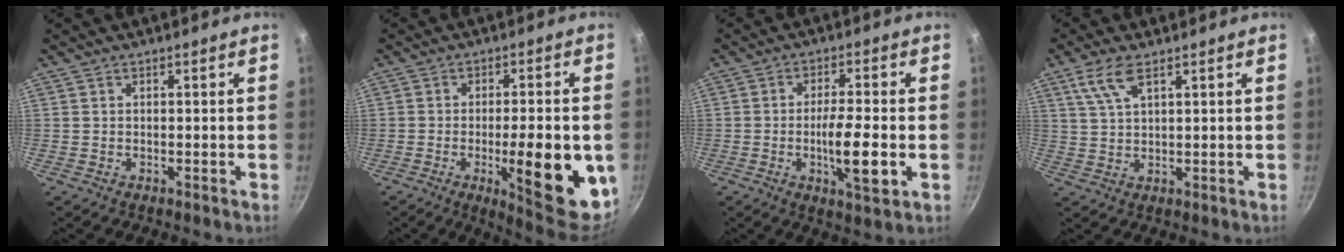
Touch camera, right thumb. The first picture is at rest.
{"total": 17.9, "force": [-4.0, 5.3, 16.7], "torque": [-0.194, -0.002, -0.048]}
{"total": 9.4, "force": [-2.1, 1.9, 9.0], "torque": [-0.154, 0.006, -0.035]}
{"total": 6.0, "force": [3.3, 1.9, 4.7], "torque": [-0.097, -0.010, 0.072]}